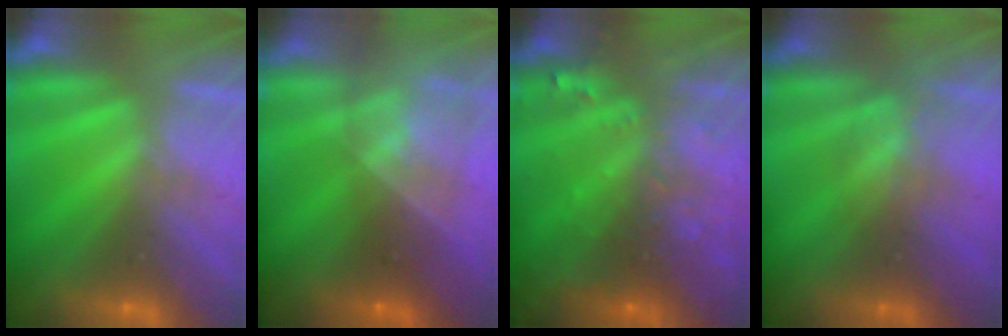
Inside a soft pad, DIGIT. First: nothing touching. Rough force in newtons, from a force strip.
{"total": 7.3}
{"total": 9.8}
{"total": 2.7}